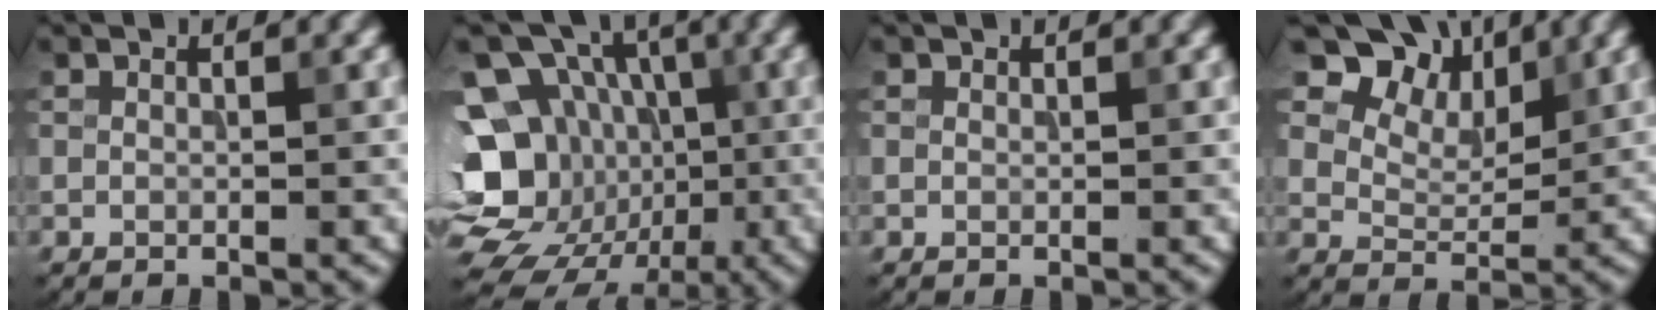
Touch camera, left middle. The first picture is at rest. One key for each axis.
{"total": 12.9, "fx": -2.0, "fy": 10.9, "fz": 6.6, "tx": -0.118, "ty": -0.008, "tz": -0.035}
{"total": 0.0}
{"total": 6.6, "fx": 4.1, "fy": 4.0, "fz": 3.2, "tx": -0.053, "ty": -0.002, "tz": 0.068}